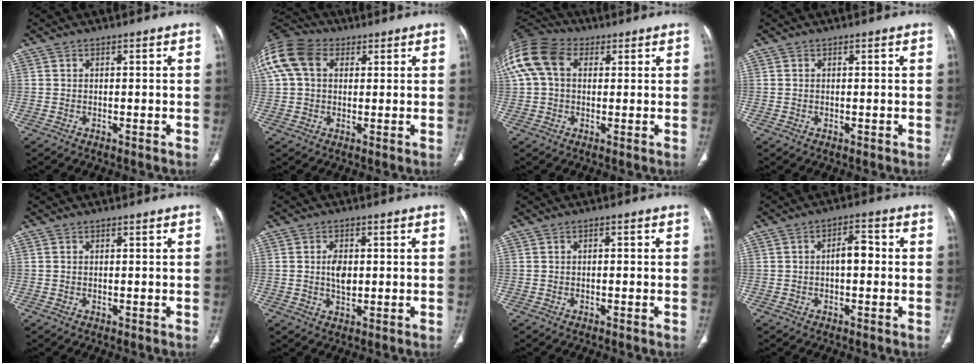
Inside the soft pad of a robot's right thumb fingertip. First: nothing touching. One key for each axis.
{"total": 15.4, "fx": 4.8, "fy": 11.1, "fz": 9.5, "tx": -0.223, "ty": 0.042, "tz": 0.084}
{"total": 14.9, "fx": 4.0, "fy": 10.6, "fz": 9.8, "tx": -0.222, "ty": 0.041, "tz": 0.066}
{"total": 0.0}
{"total": 0.0}
{"total": 4.3, "fx": 0.2, "fy": 2.6, "fz": 3.4, "tx": -0.056, "ty": -0.002, "tz": 0.005}
{"total": 0.5, "fx": -0.2, "fy": 0.4, "fz": 0.3, "tx": 0.001, "ty": 0.000, "tz": -0.006}
{"total": 4.6, "fx": -0.2, "fy": 2.4, "fz": 3.9, "tx": -0.052, "ty": 0.017, "tz": -0.009}